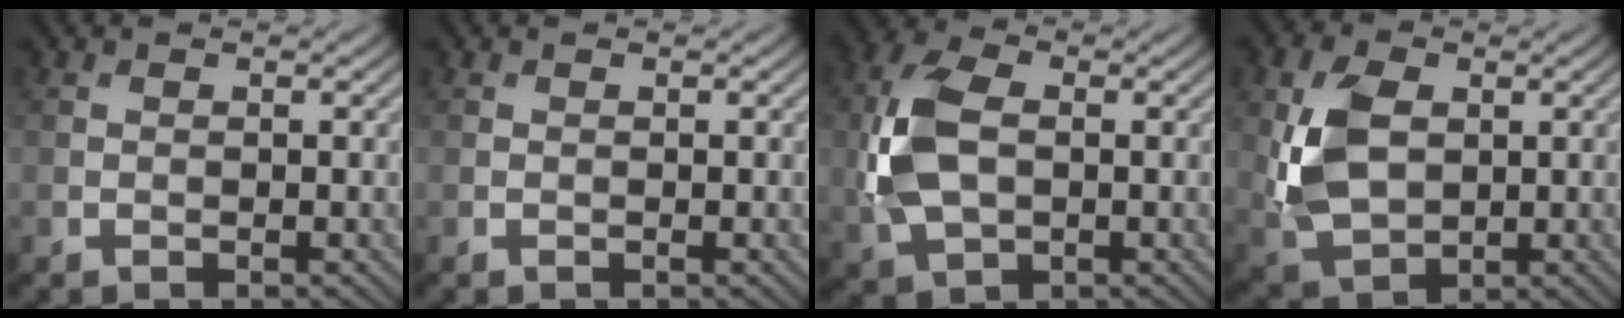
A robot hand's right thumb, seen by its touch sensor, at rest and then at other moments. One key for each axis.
{"total": 0.0}
{"total": 9.2, "fx": 0.0, "fy": 5.7, "fz": 7.2, "tx": -0.192, "ty": 0.005, "tz": -0.006}
{"total": 9.1, "fx": 1.2, "fy": 6.2, "fz": 6.6, "tx": -0.171, "ty": -0.002, "tz": 0.021}